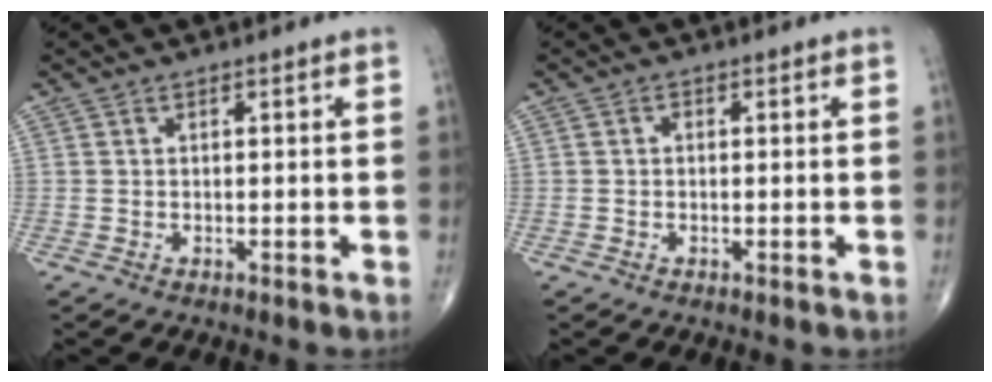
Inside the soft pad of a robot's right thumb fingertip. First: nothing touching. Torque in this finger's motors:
{"motor_torque": [0.24, 0.42, 0.21, -0.04, -0.01]}